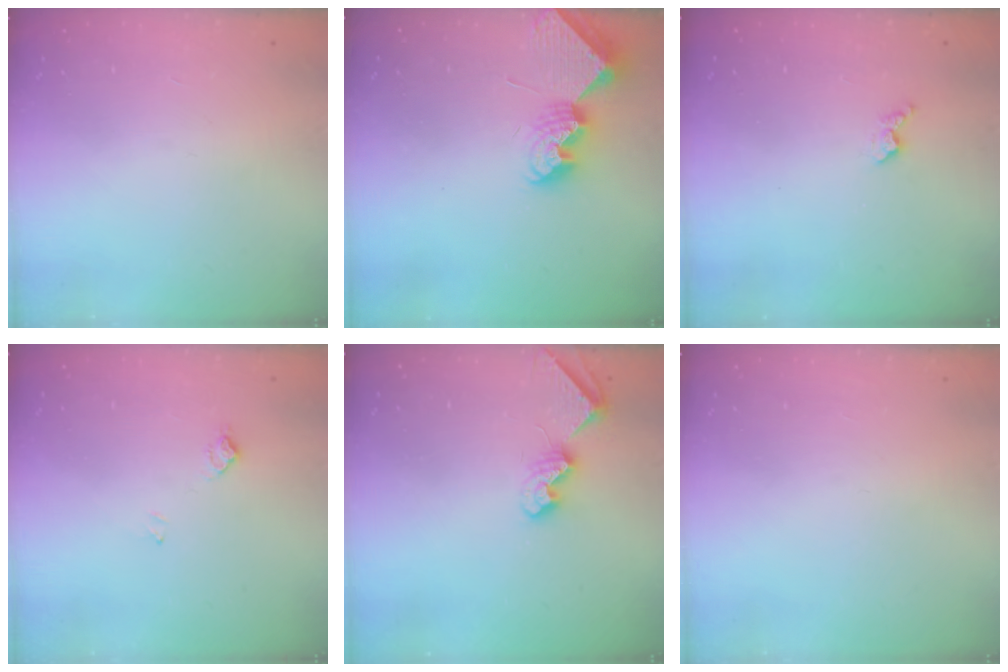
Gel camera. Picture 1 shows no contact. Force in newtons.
{"total": 8.8, "press": 8.8, "slide": 0.4}
{"total": 3.0, "press": 3.0, "slide": 0.5}
{"total": 6.9, "press": 6.8, "slide": 0.7}
{"total": 7.4, "press": 7.3, "slide": 0.9}
{"total": 0.0}